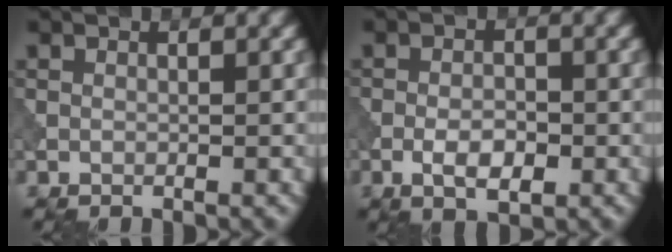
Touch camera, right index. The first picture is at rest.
{"total": 3.2, "force": [-1.3, 1.4, 2.5], "torque": [-0.035, 0.002, -0.022]}